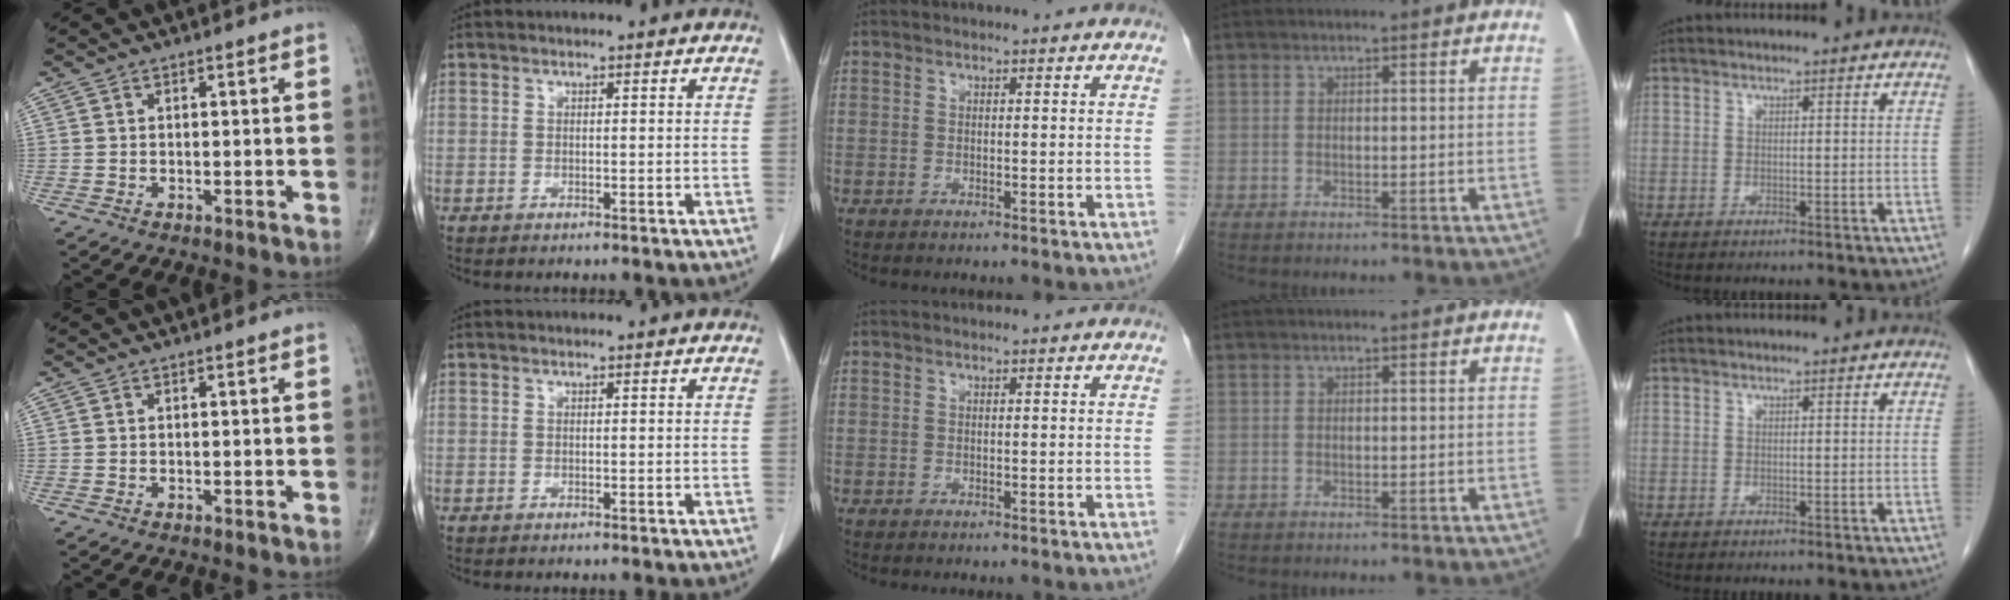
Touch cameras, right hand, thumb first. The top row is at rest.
{}